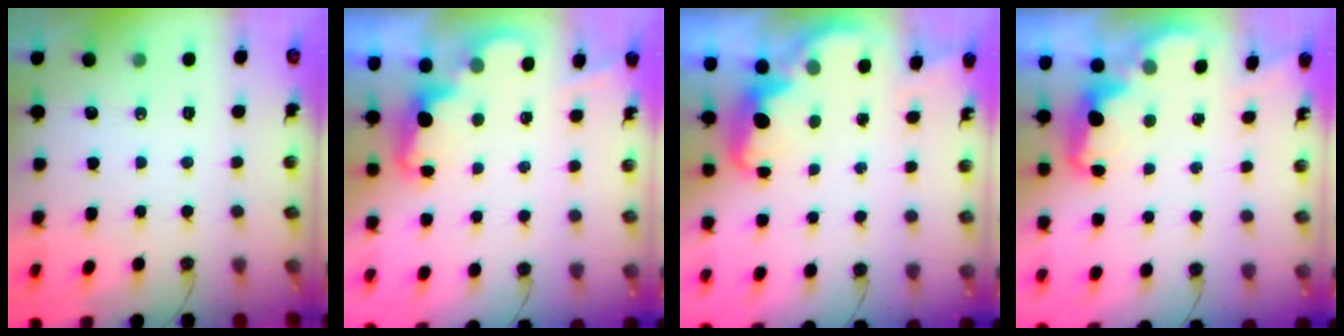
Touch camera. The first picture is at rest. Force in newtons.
{"total": 2.3, "press": 2.2, "slide": 0.5}
{"total": 3.0, "press": 2.9, "slide": 0.6}
{"total": 2.6, "press": 2.5, "slide": 0.5}